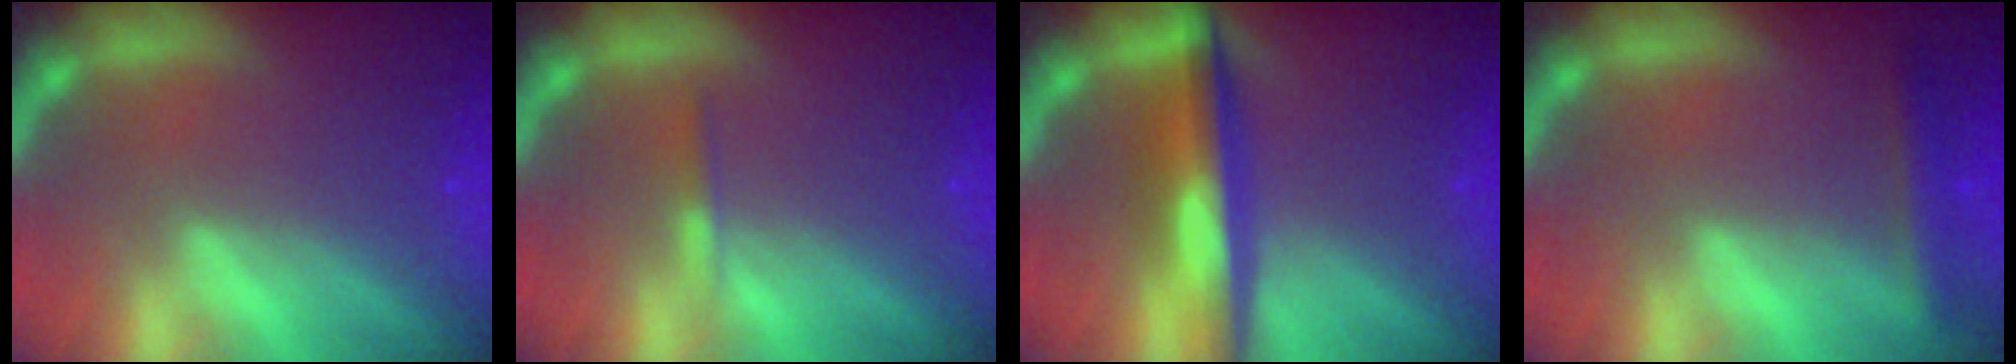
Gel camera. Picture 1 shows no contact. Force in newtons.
{"total": 0.9}
{"total": 6.0}
{"total": 2.4}